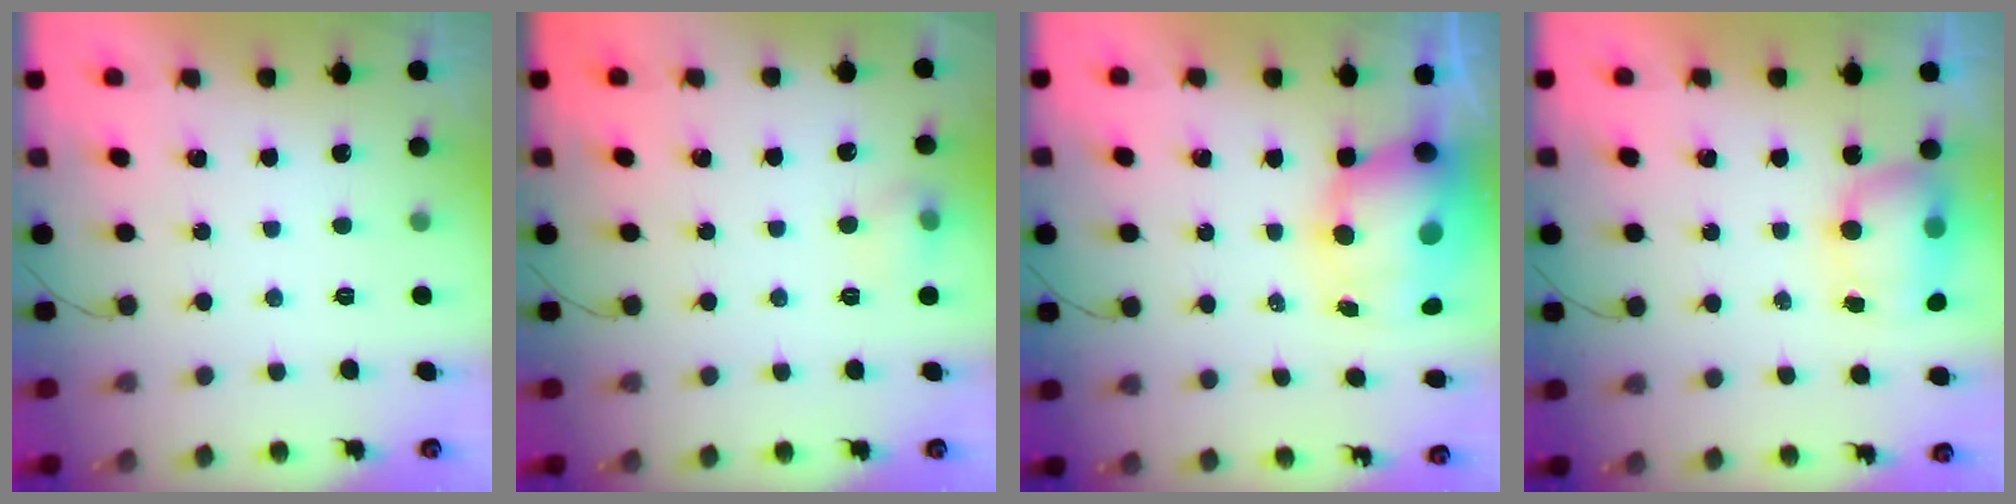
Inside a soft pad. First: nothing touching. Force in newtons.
{"total": 6.7, "press": 6.7, "slide": 0.7}
{"total": 12.5, "press": 12.1, "slide": 3.4}
{"total": 8.6, "press": 7.8, "slide": 3.7}